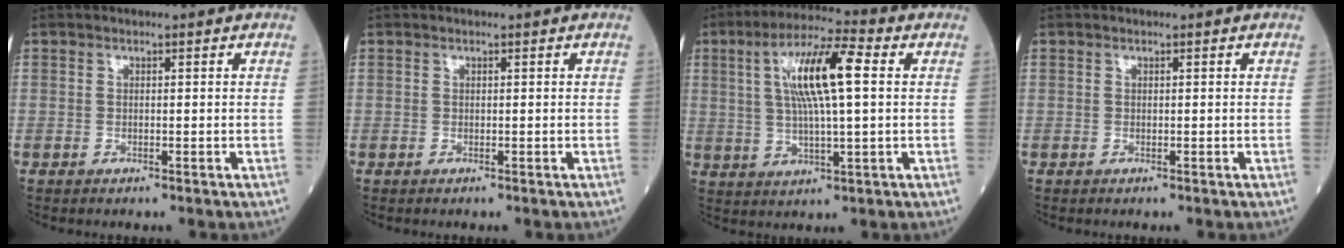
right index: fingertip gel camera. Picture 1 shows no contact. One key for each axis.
{"total": 0.0}
{"total": 11.8, "fx": 2.7, "fy": 1.6, "fz": 11.4, "tx": -0.216, "ty": 0.016, "tz": 0.046}
{"total": 0.0}